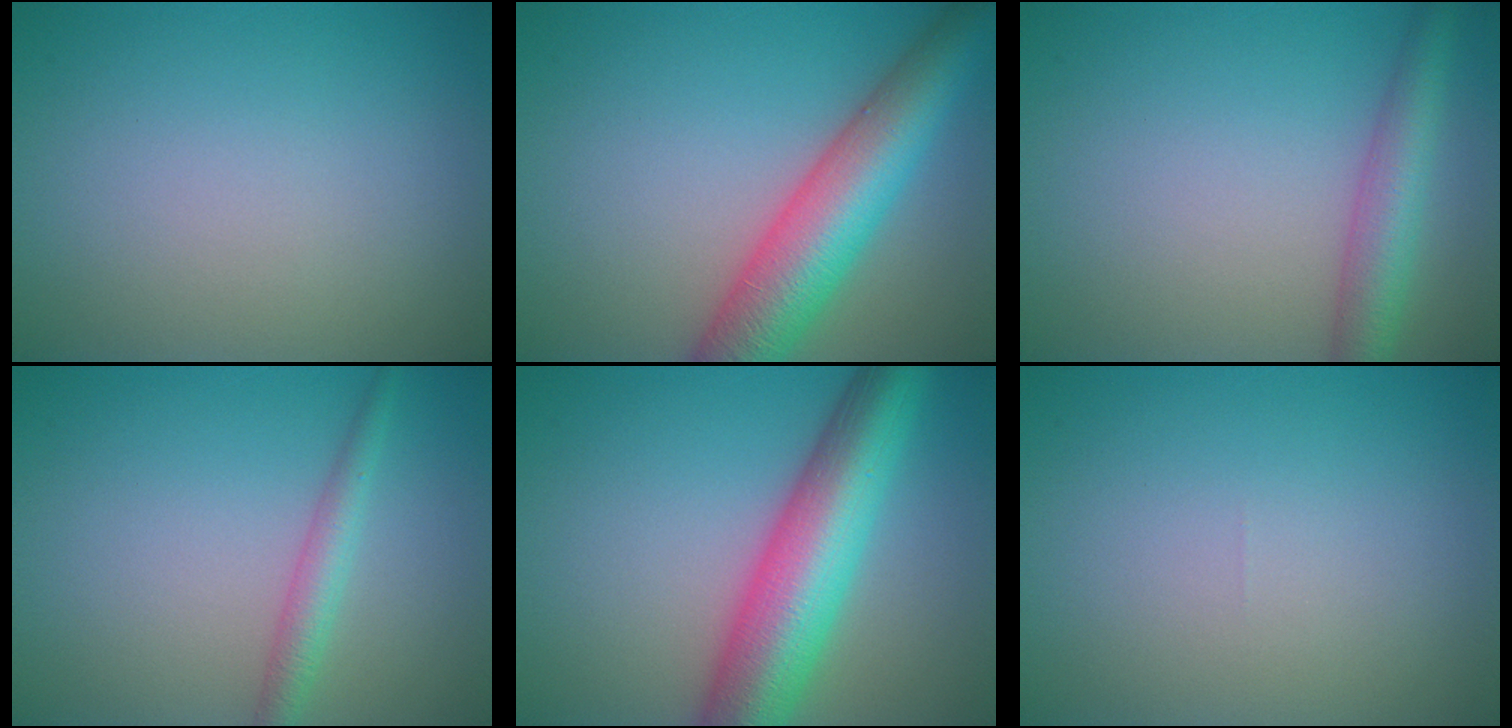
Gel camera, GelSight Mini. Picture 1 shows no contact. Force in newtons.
{"total": 8.6, "press": 8.6, "slide": 0.3}
{"total": 4.2, "press": 4.2, "slide": 0.2}
{"total": 2.3, "press": 2.3, "slide": 0.1}
{"total": 9.9, "press": 9.9, "slide": 0.2}
{"total": 0.0}